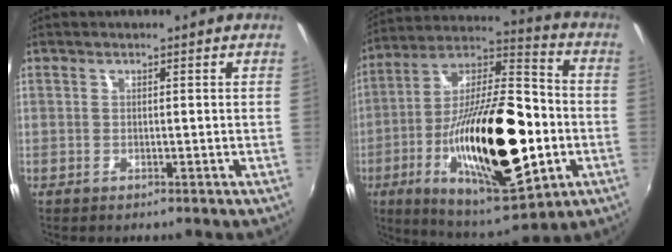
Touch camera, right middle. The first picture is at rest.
{"total": 29.4, "force": [-7.0, 10.7, 26.5], "torque": [-0.478, -0.019, -0.105]}